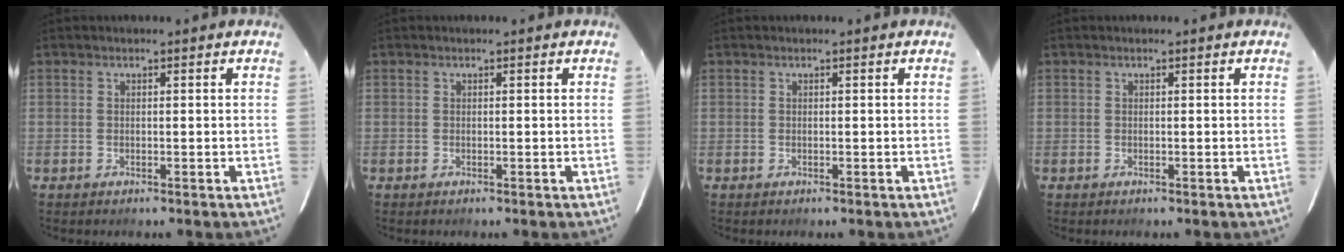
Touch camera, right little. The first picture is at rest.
{"total": 0.0}
{"total": 0.0}
{"total": 0.0}